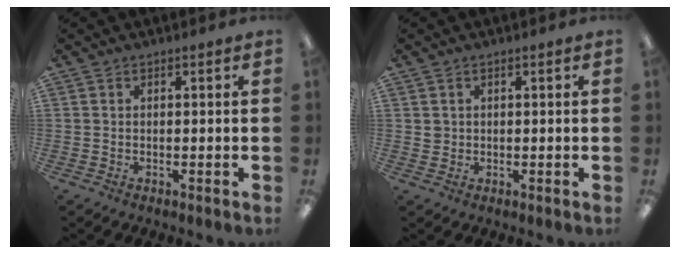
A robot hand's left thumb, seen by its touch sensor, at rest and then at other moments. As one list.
[{"total": 1.5, "force": [0.7, 1.3, 0.2], "torque": [-0.006, 0.002, 0.013]}]